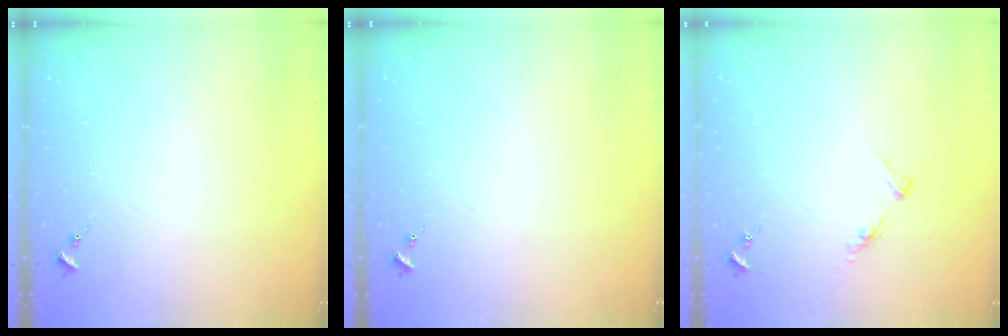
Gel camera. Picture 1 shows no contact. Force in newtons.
{"total": 0.0}
{"total": 6.2, "press": 6.2, "slide": 0.7}